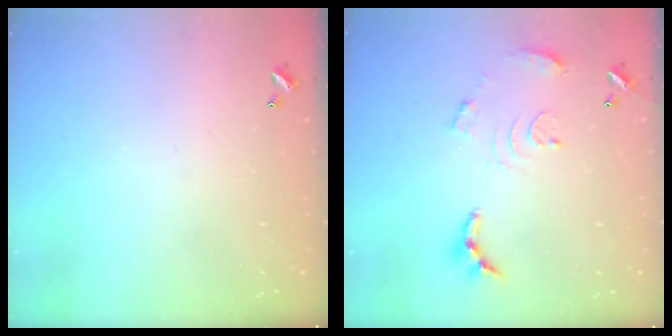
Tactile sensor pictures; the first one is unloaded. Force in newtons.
{"total": 10.6, "press": 10.6, "slide": 0.8}